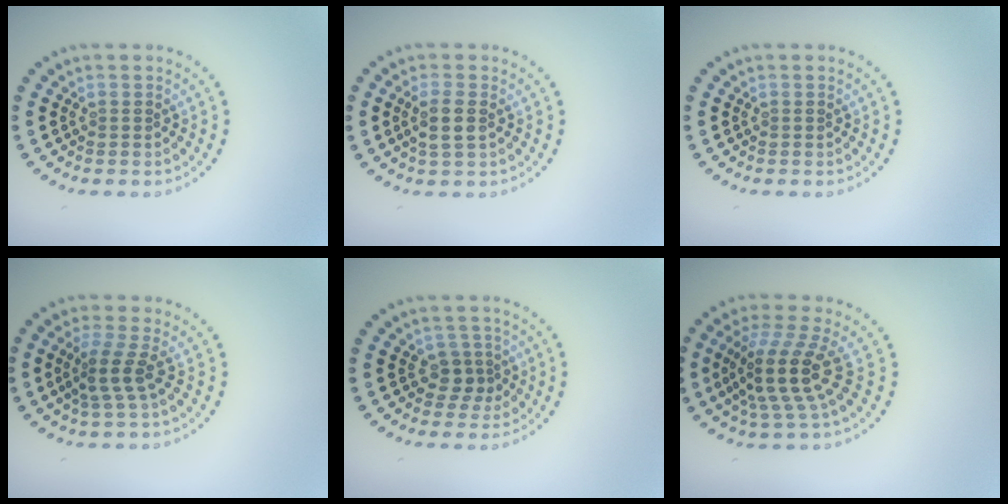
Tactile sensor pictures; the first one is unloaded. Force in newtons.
{"total": 2.1, "press": 2.0, "slide": 0.8}
{"total": 0.0}
{"total": 2.6, "press": 1.9, "slide": 1.9}
{"total": 2.0, "press": 1.7, "slide": 1.1}
{"total": 5.0, "press": 3.7, "slide": 3.4}